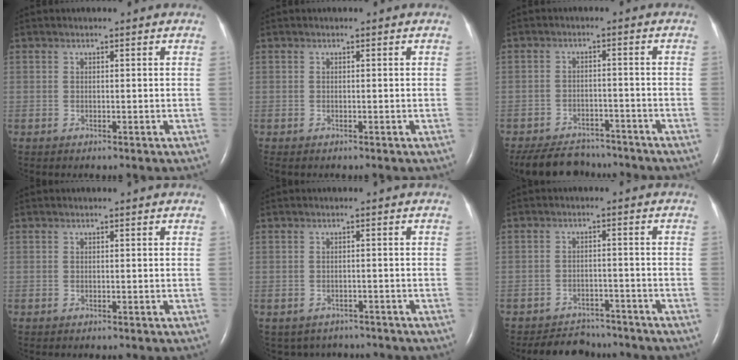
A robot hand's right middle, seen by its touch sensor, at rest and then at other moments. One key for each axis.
{"total": 0.0}
{"total": 10.9, "fx": -9.5, "fy": 4.2, "fz": 3.1, "tx": -0.057, "ty": -0.001, "tz": -0.135}
{"total": 0.0}
{"total": 5.6, "fx": -4.8, "fy": 2.9, "fz": 0.4, "tx": 0.001, "ty": 0.008, "tz": -0.055}
{"total": 6.5, "fx": -6.0, "fy": 2.5, "fz": 0.6, "tx": -0.006, "ty": 0.002, "tz": -0.086}